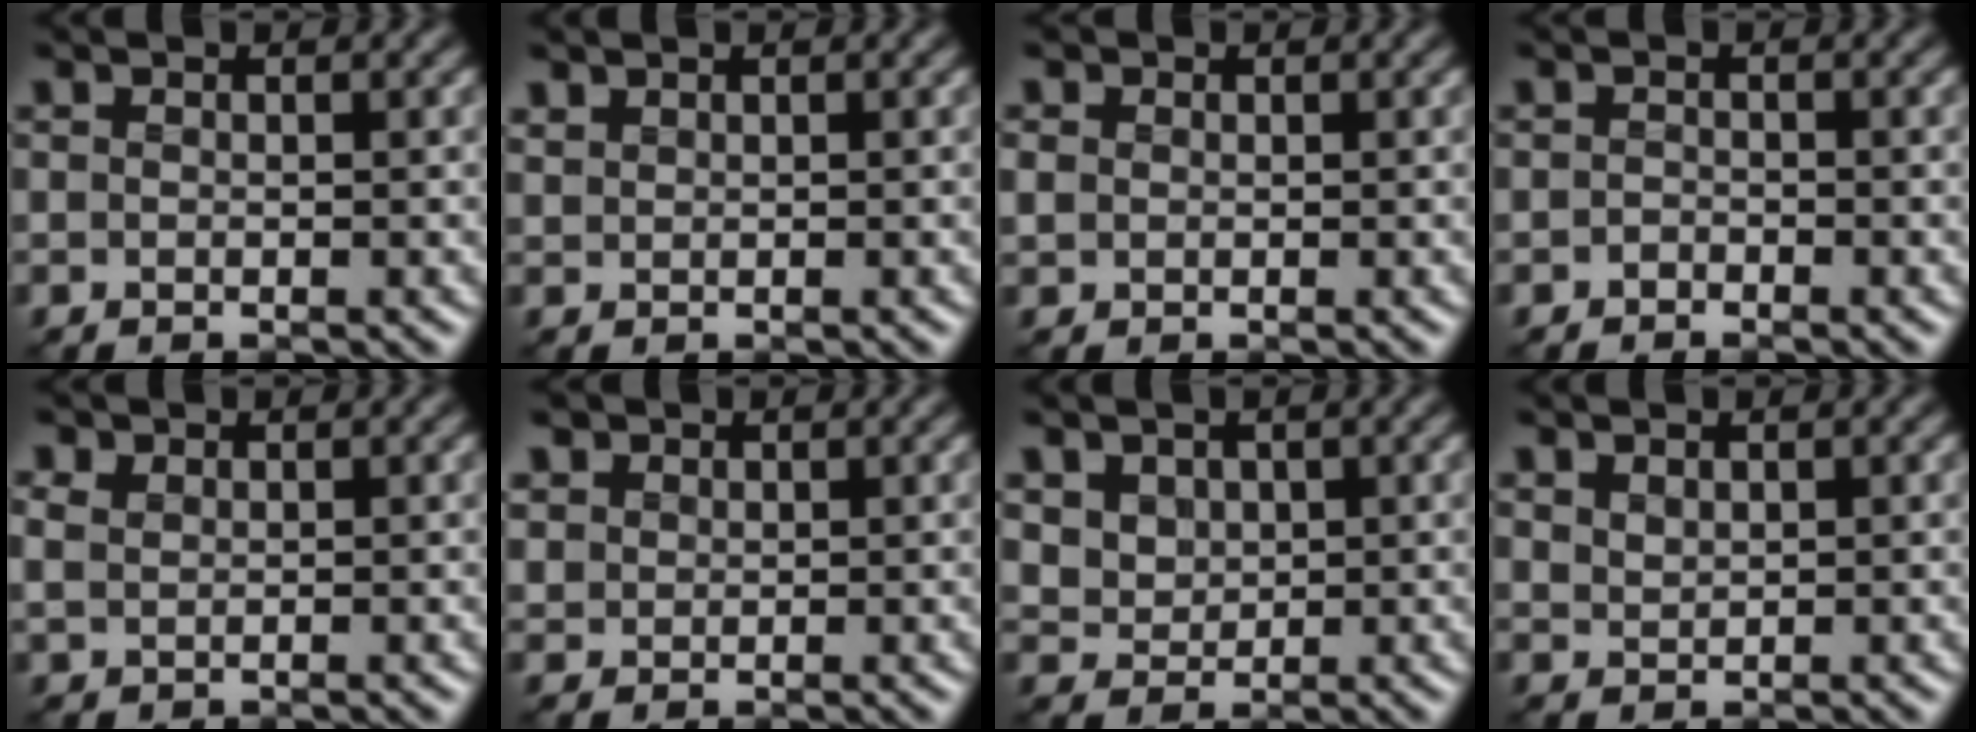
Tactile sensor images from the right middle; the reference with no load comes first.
{"total": 0.8, "force": [0.6, 0.4, 0.1], "torque": [-0.009, 0.000, 0.016]}
{"total": 1.3, "force": [0.2, 1.2, 0.4], "torque": [-0.011, -0.004, 0.002]}
{"total": 0.9, "force": [-0.8, 0.3, 0.1], "torque": [0.000, -0.004, -0.018]}
{"total": 1.3, "force": [0.7, 0.9, 0.7], "torque": [-0.020, 0.000, 0.015]}
{"total": 1.6, "force": [0.8, 1.4, 0.3], "torque": [-0.017, -0.004, 0.021]}
{"total": 3.8, "force": [1.7, 2.9, 1.7], "torque": [-0.057, 0.001, 0.042]}
{"total": 1.1, "force": [0.7, 0.6, 0.5], "torque": [-0.016, -0.002, 0.016]}